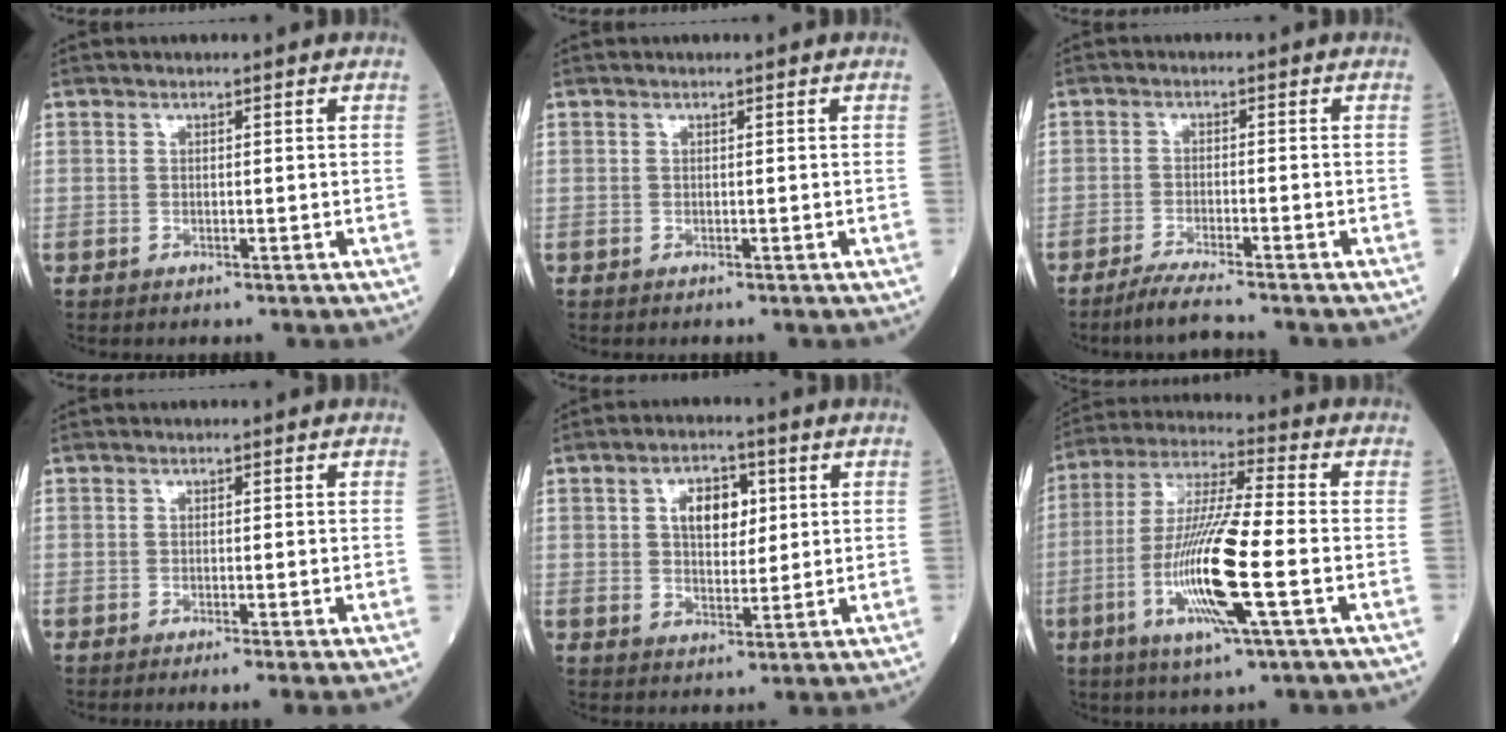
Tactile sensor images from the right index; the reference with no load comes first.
{"total": 0.0}
{"total": 5.4, "force": [-4.6, -0.8, 2.6], "torque": [-0.044, -0.016, -0.081]}
{"total": 1.7, "force": [-1.0, -0.5, 1.3], "torque": [-0.019, -0.002, -0.016]}
{"total": 6.3, "force": [1.8, 3.5, 4.8], "torque": [-0.079, 0.012, 0.033]}
{"total": 15.1, "force": [-4.2, 0.6, 14.5], "torque": [-0.294, -0.015, -0.081]}